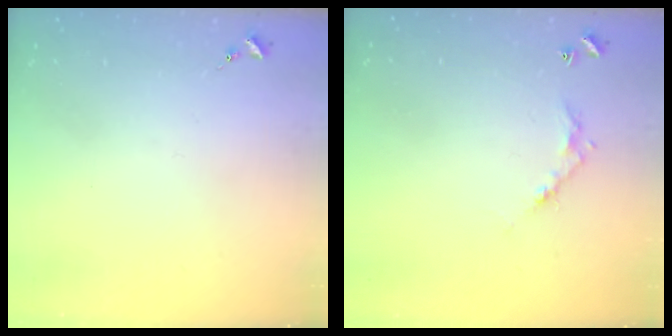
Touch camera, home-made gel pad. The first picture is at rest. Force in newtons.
{"total": 5.2, "press": 5.2, "slide": 0.3}